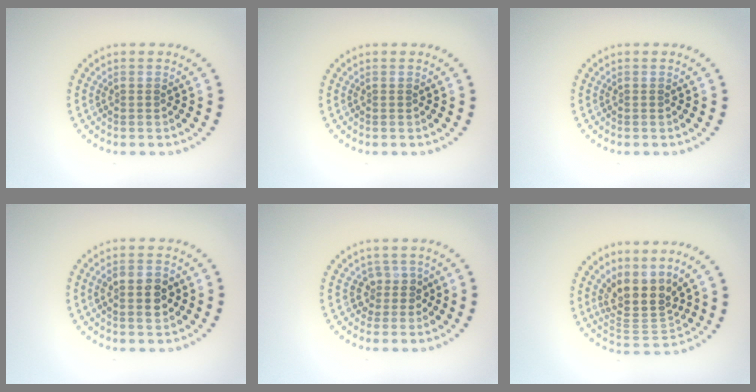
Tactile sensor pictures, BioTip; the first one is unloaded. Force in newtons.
{"total": 0.0}
{"total": 0.0}
{"total": 3.0, "press": 3.0, "slide": 0.3}
{"total": 2.0, "press": 1.5, "slide": 1.3}
{"total": 4.3, "press": 3.4, "slide": 2.6}